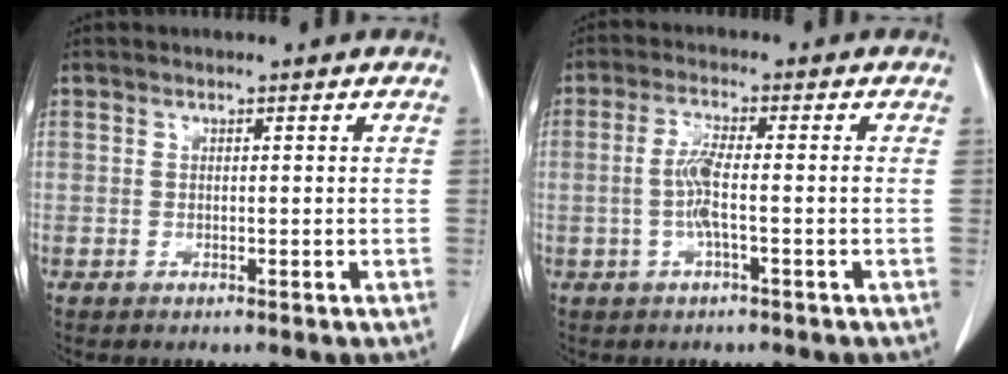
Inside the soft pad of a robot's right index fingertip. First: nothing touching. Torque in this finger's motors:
{"motor_torque": [0.83, -0.28, 0.36, 0.09]}